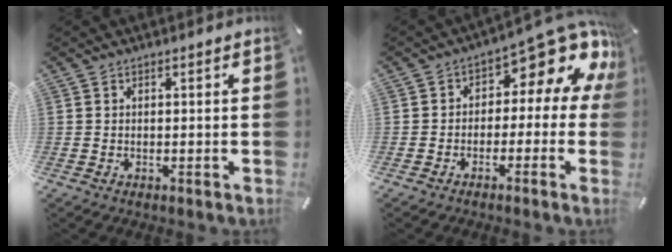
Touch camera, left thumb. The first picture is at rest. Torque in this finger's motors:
{"motor_torque": [0.38, 0.41, 0.60, 0.51, -0.02]}